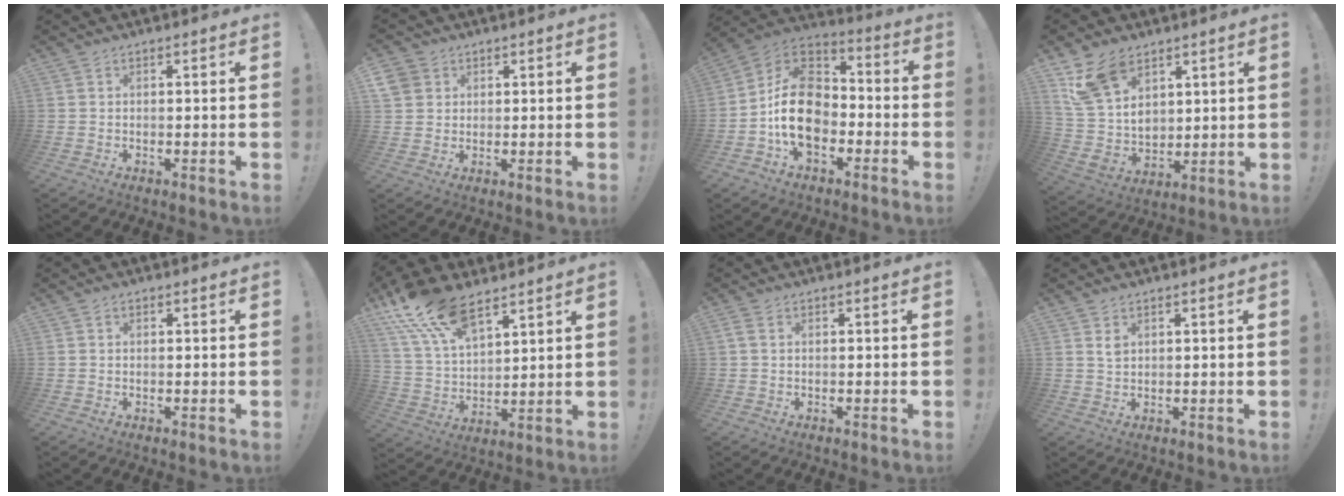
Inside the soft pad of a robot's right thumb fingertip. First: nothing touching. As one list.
[{"total": 4.6, "force": [2.1, 4.0, 1.2], "torque": [-0.019, -0.009, 0.041]}, {"total": 18.4, "force": [-3.7, 13.2, 12.3], "torque": [-0.203, 0.036, -0.057]}, {"total": 14.0, "force": [8.4, 9.0, 6.7], "torque": [-0.137, -0.043, 0.166]}, {"total": 0.5, "force": [0.1, 0.5, 0.1], "torque": [-0.002, 0.002, 0.003]}, {"total": 16.4, "force": [11.6, 7.4, 8.9], "torque": [-0.184, -0.059, 0.219]}, {"total": 1.3, "force": [0.4, 0.7, 1.0], "torque": [-0.026, 0.005, 0.009]}, {"total": 1.8, "force": [1.0, 1.0, 1.1], "torque": [-0.014, -0.004, 0.017]}]